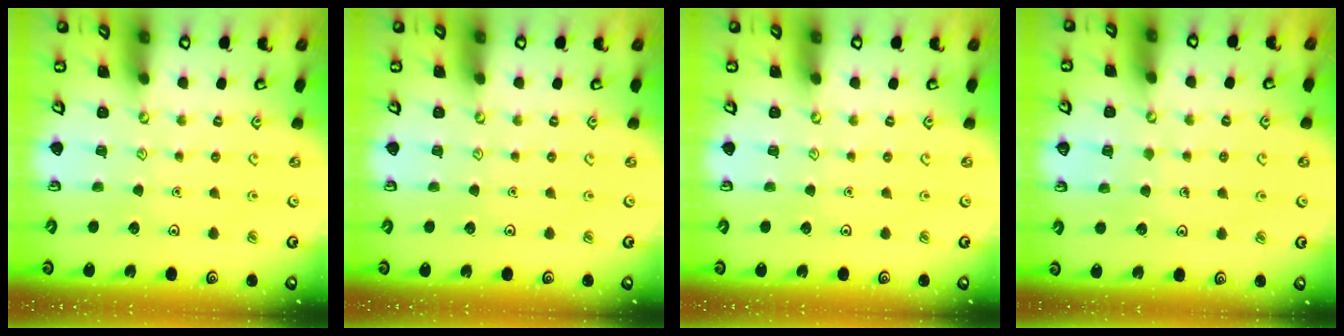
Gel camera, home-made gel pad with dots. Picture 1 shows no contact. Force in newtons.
{"total": 0.0}
{"total": 0.0}
{"total": 3.2, "press": 3.2, "slide": 0.2}